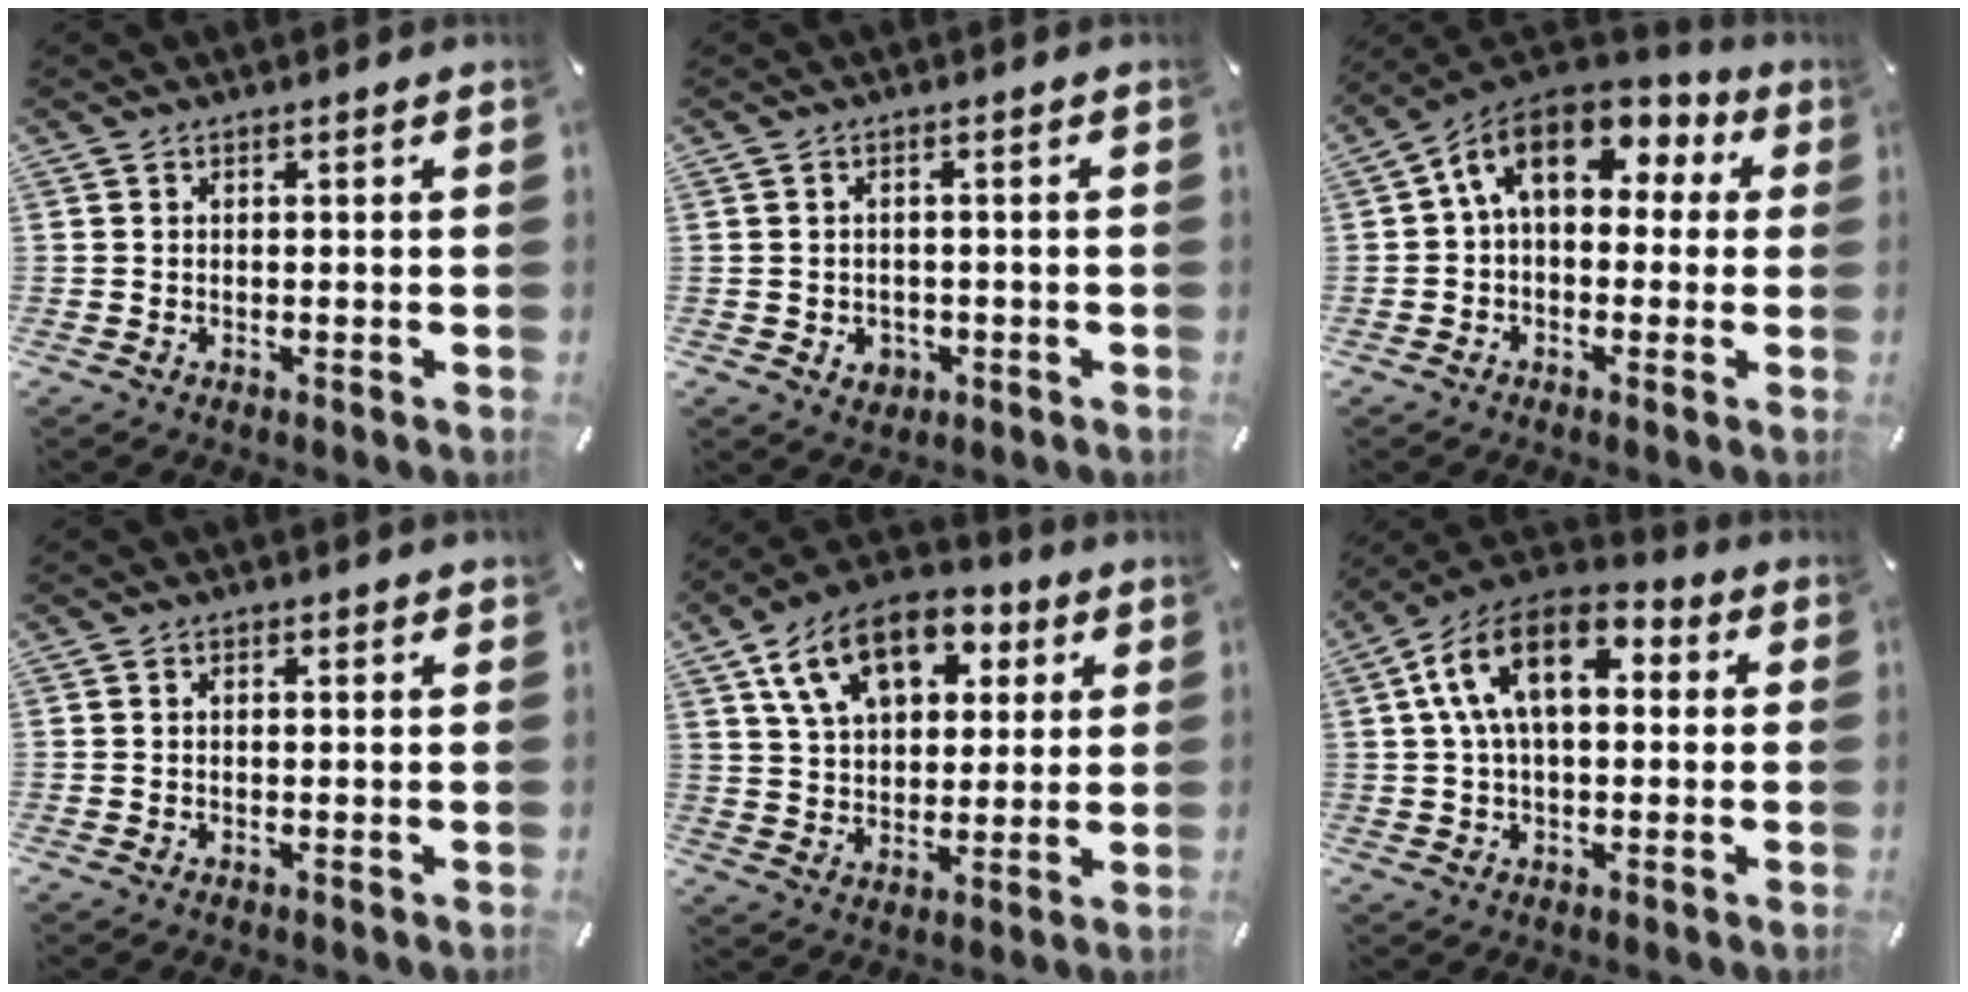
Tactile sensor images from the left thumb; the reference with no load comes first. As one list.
[{"total": 3.3, "force": [-0.9, 2.9, 1.2], "torque": [-0.013, 0.001, -0.017]}, {"total": 12.2, "force": [3.9, 7.6, 8.6], "torque": [-0.170, -0.005, 0.070]}, {"total": 0.5, "force": [0.2, 0.3, 0.3], "torque": [-0.007, 0.001, 0.005]}, {"total": 15.4, "force": [7.8, 10.1, 8.7], "torque": [-0.146, -0.018, 0.142]}, {"total": 14.4, "force": [4.1, 8.5, 11.0], "torque": [-0.204, 0.004, 0.072]}]